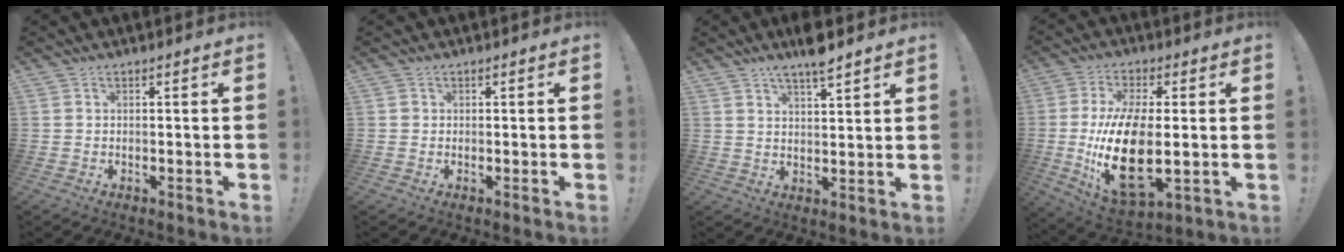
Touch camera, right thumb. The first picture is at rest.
{"total": 0.7, "force": [0.3, 0.6, -0.1], "torque": [0.006, 0.000, 0.005]}
{"total": 6.7, "force": [5.2, 1.1, 4.1], "torque": [-0.067, -0.029, 0.088]}
{"total": 20.1, "force": [-1.5, 9.5, 17.6], "torque": [-0.353, -0.016, -0.018]}